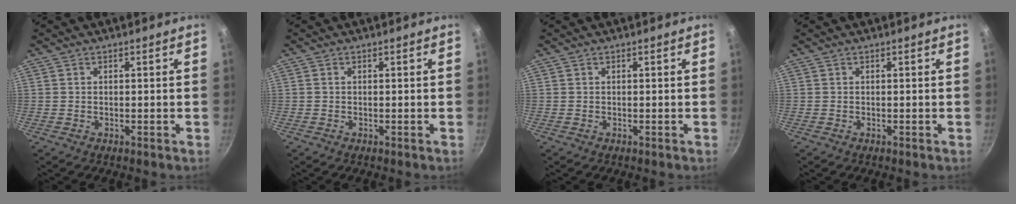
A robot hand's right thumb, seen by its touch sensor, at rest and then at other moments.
{"total": 0.0}
{"total": 0.0}
{"total": 0.0}